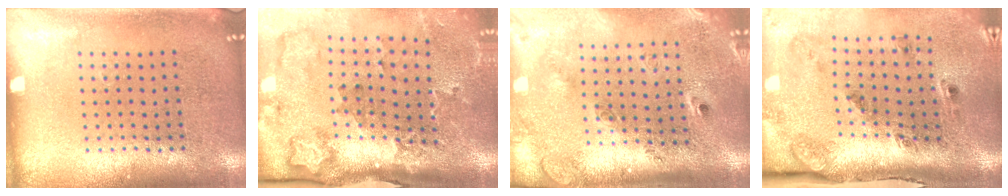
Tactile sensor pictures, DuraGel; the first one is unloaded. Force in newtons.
{"total": 2.3, "press": 2.0, "slide": 1.2}
{"total": 2.6, "press": 1.9, "slide": 1.8}
{"total": 2.9, "press": 1.8, "slide": 2.2}